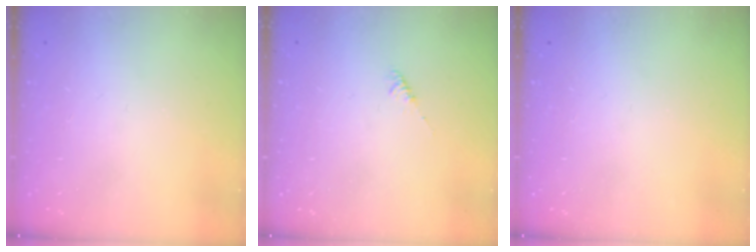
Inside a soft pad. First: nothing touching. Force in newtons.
{"total": 2.0, "press": 1.9, "slide": 0.4}
{"total": 0.0}